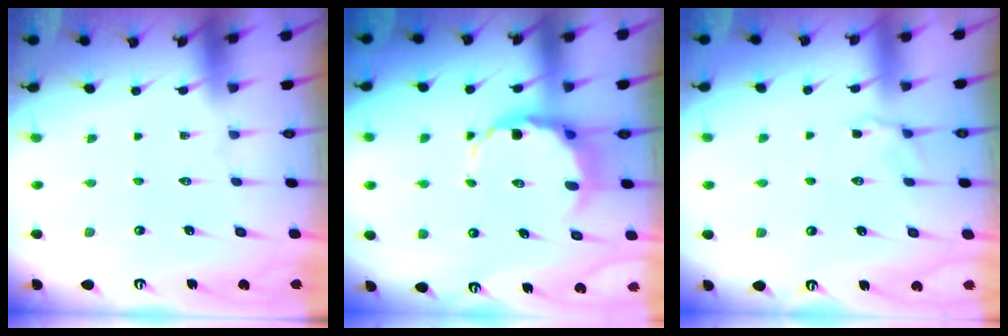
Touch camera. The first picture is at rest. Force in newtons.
{"total": 7.2, "press": 6.9, "slide": 2.3}
{"total": 2.8, "press": 2.6, "slide": 1.2}